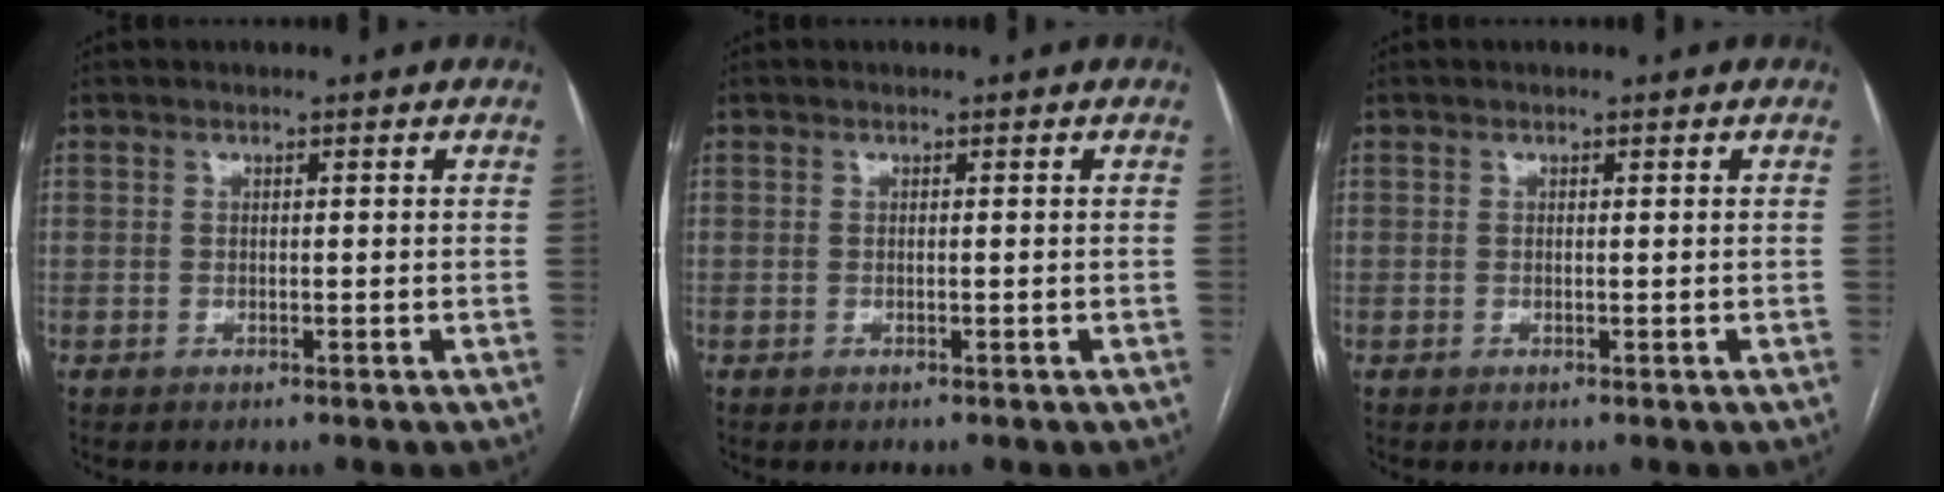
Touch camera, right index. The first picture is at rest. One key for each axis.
{"total": 0.0}
{"total": 0.0}